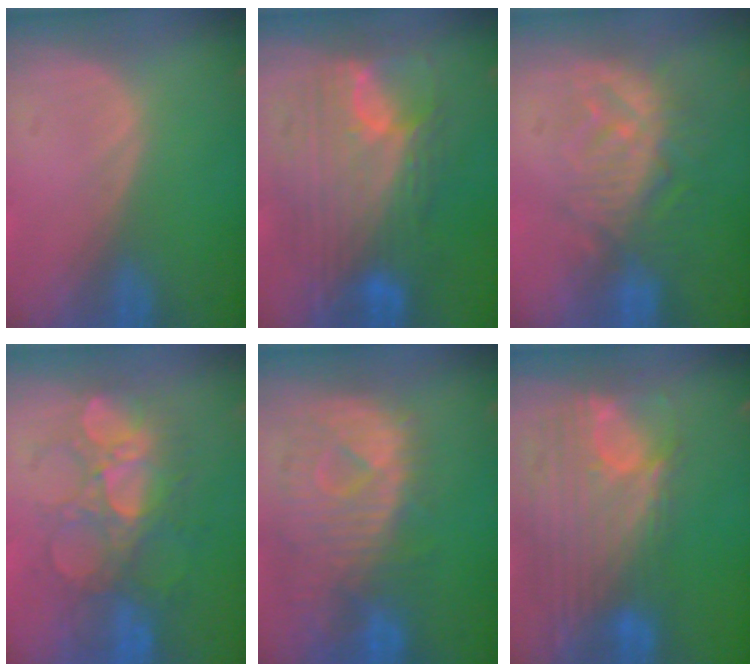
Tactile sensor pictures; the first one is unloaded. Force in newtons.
{"total": 11.9, "press": 11.8, "slide": 1.0}
{"total": 9.3, "press": 8.1, "slide": 4.5}
{"total": 8.8, "press": 8.6, "slide": 1.5}
{"total": 11.3, "press": 9.9, "slide": 5.4}
{"total": 12.2, "press": 10.3, "slide": 6.5}